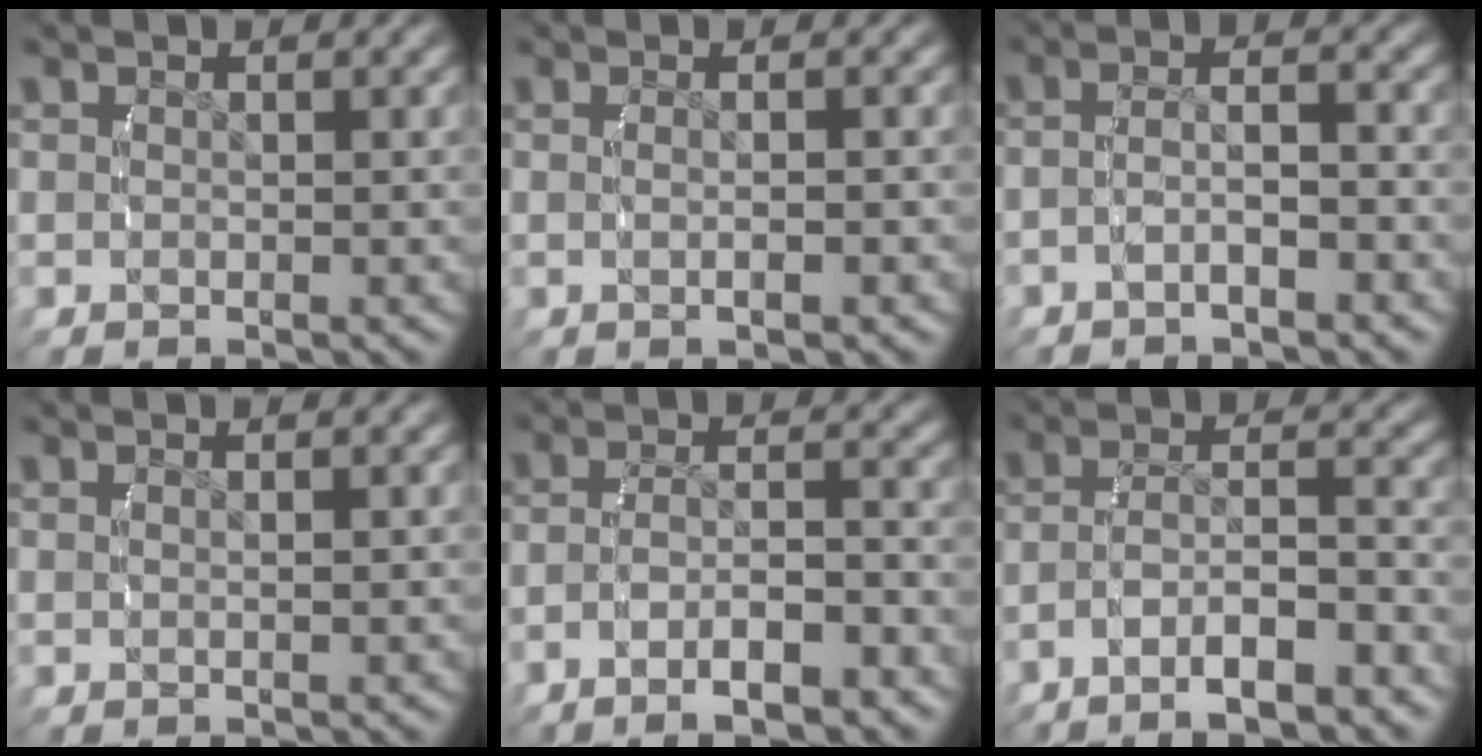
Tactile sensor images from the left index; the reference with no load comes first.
{"total": 1.6, "force": [-0.4, -0.7, 1.4], "torque": [-0.026, 0.002, -0.003]}
{"total": 2.9, "force": [-1.6, 0.4, 2.4], "torque": [-0.043, 0.005, -0.028]}
{"total": 1.1, "force": [0.4, -0.9, 0.4], "torque": [-0.007, -0.001, 0.011]}
{"total": 4.6, "force": [-3.1, 0.9, 3.2], "torque": [-0.054, -0.003, -0.047]}
{"total": 5.4, "force": [-3.8, 1.5, 3.5], "torque": [-0.067, -0.008, -0.057]}